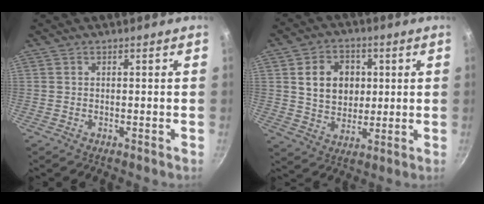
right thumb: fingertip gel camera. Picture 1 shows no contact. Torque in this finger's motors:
{"motor_torque": [-1.03, 1.33, 0.36, 0.57, 0.06]}